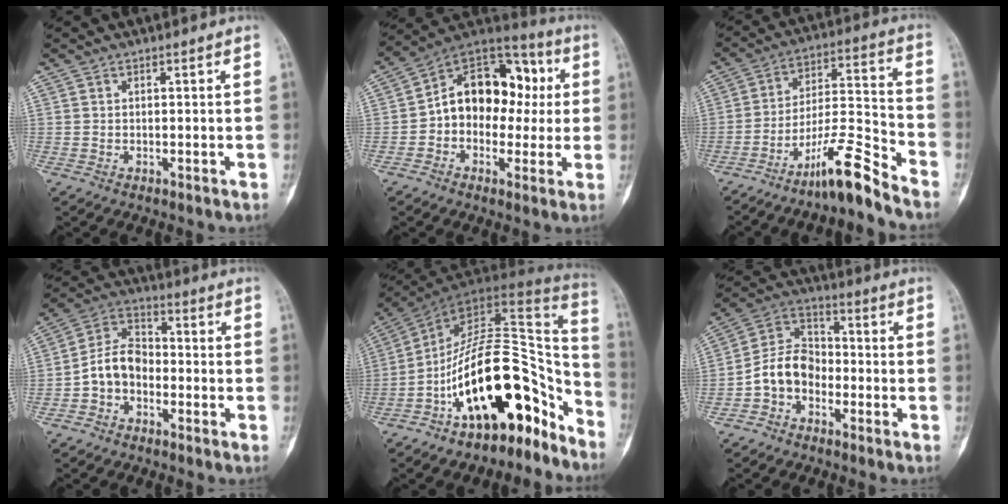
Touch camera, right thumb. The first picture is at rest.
{"total": 17.0, "force": [1.0, 12.2, 11.8], "torque": [-0.119, 0.046, 0.002]}
{"total": 11.7, "force": [-9.2, 0.9, 7.1], "torque": [-0.126, 0.087, -0.164]}
{"total": 8.1, "force": [-2.5, 5.9, 5.0], "torque": [-0.080, 0.039, -0.060]}
{"total": 21.3, "force": [-12.1, 10.0, 14.3], "torque": [-0.152, 0.142, -0.196]}
{"total": 9.1, "force": [-3.3, 6.8, 5.0], "torque": [-0.080, 0.043, -0.075]}